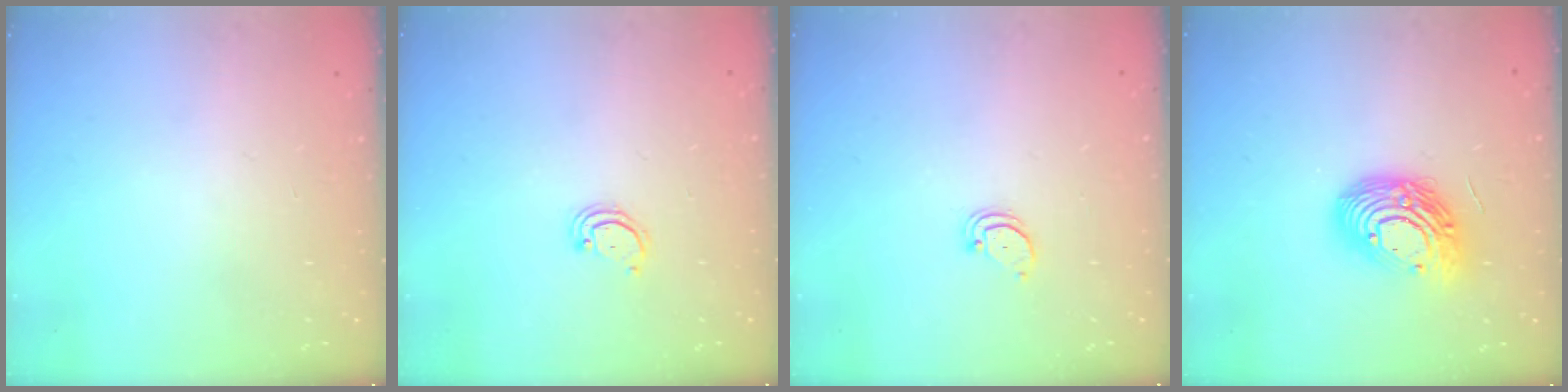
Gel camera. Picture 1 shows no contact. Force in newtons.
{"total": 2.4, "press": 2.4, "slide": 0.2}
{"total": 1.5, "press": 1.5, "slide": 0.2}
{"total": 14.7, "press": 14.6, "slide": 1.0}